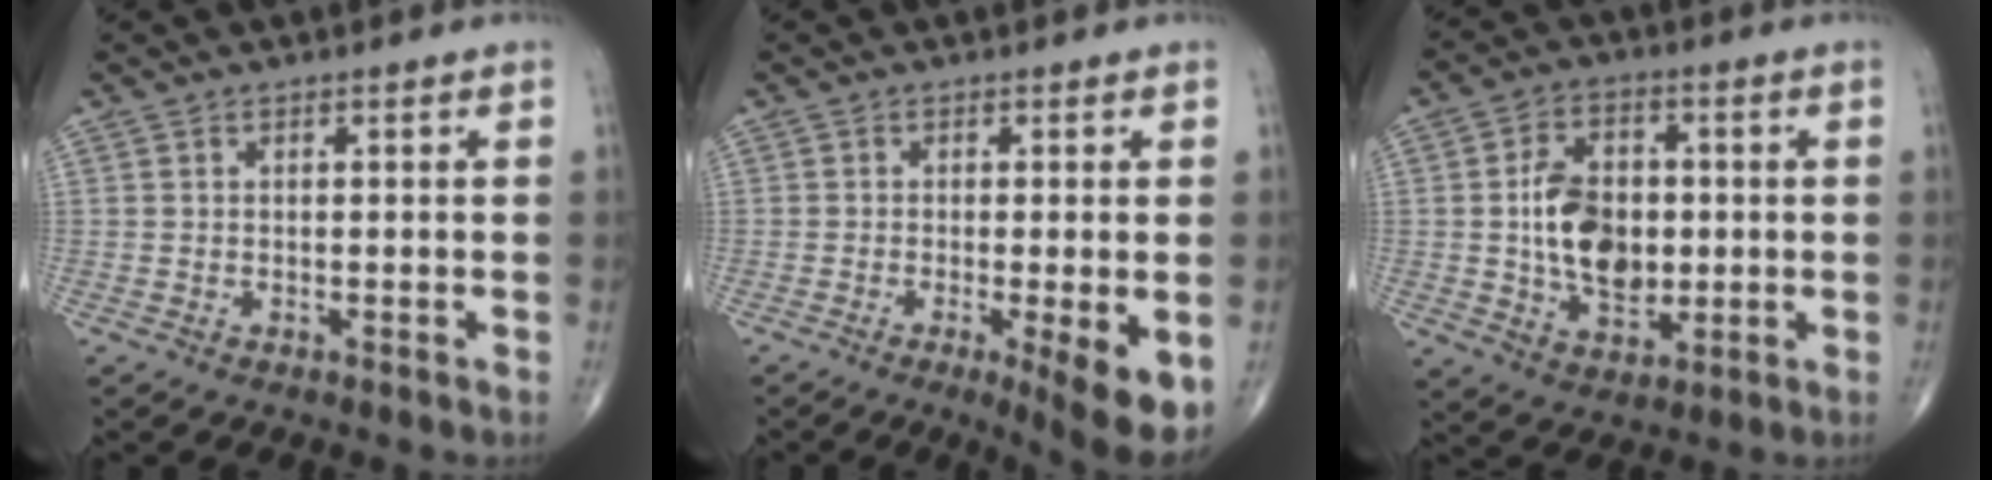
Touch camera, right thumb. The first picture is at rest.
{"total": 7.8, "force": [-2.5, 1.3, 7.2], "torque": [-0.102, -0.021, -0.039]}
{"total": 12.5, "force": [0.1, 8.4, 9.3], "torque": [-0.135, 0.004, 0.005]}